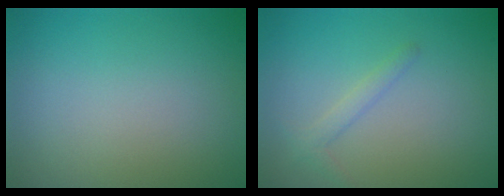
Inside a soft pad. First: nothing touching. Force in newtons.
{"total": 1.3, "press": 1.3, "slide": 0.1}